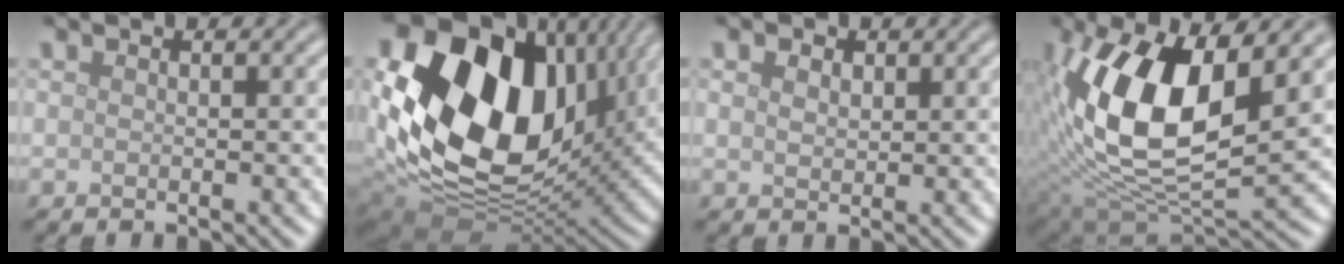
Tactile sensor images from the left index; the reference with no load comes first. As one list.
[{"total": 20.2, "force": [6.2, 13.0, 14.1], "torque": [-0.294, 0.001, 0.119]}, {"total": 1.7, "force": [1.0, 1.1, 0.7], "torque": [-0.013, 0.009, 0.005]}, {"total": 12.7, "force": [2.5, 5.9, 10.9], "torque": [-0.211, -0.004, 0.040]}]